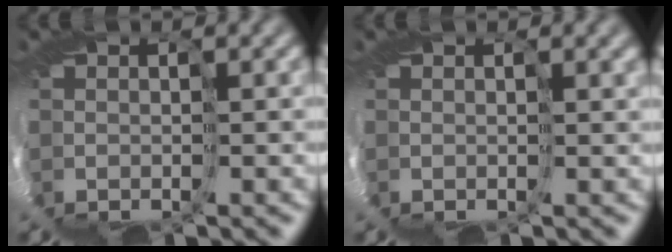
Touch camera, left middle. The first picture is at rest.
{"total": 1.6, "force": [1.3, -0.2, 0.9], "torque": [-0.015, 0.003, 0.018]}